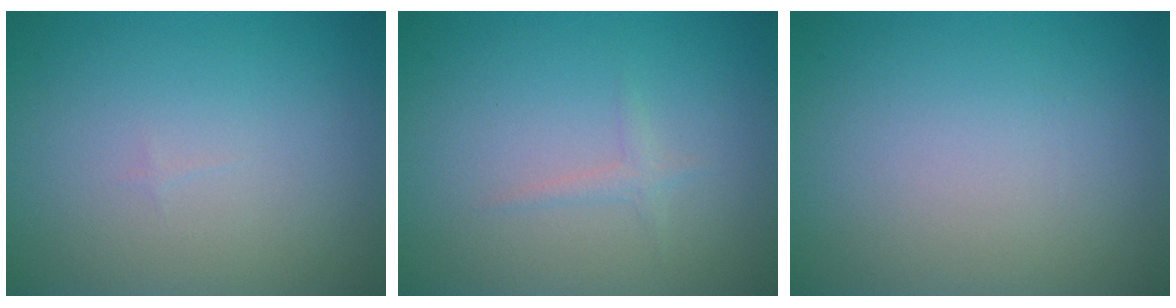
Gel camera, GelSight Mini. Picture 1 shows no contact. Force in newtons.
{"total": 0.8, "press": 0.8, "slide": 0.1}
{"total": 0.0}